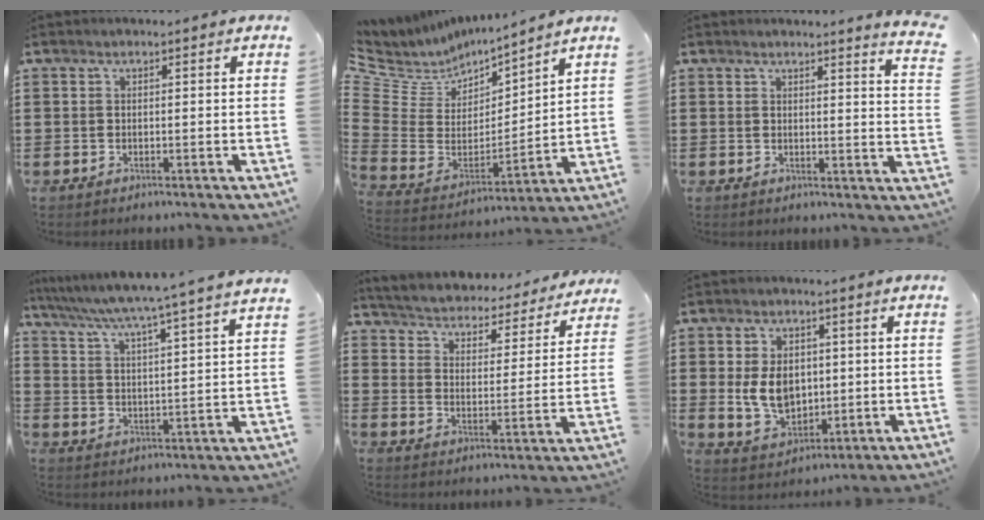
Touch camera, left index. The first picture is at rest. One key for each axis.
{"total": 5.9, "fx": 4.8, "fy": 3.5, "fz": 0.6, "tx": -0.059, "ty": -0.039, "tz": 0.083}
{"total": 2.9, "fx": 2.7, "fy": -0.8, "fz": 0.8, "tx": -0.016, "ty": -0.016, "tz": 0.045}
{"total": 4.9, "fx": 4.2, "fy": -1.6, "fz": 1.9, "tx": -0.058, "ty": -0.046, "tz": 0.062}
{"total": 3.6, "fx": 3.6, "fy": 0.1, "fz": 0.1, "tx": -0.026, "ty": -0.036, "tz": 0.053}
{"total": 7.5, "fx": 0.4, "fy": 5.6, "fz": 5.0, "tx": -0.102, "ty": 0.005, "tz": 0.005}